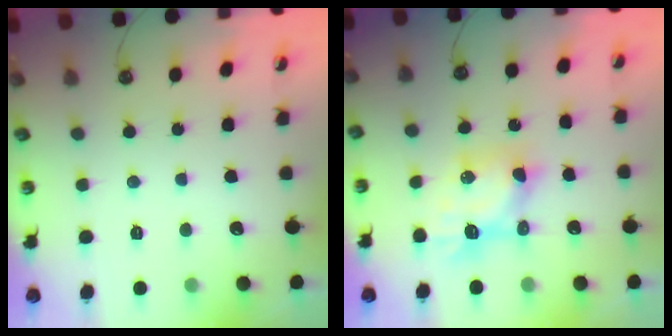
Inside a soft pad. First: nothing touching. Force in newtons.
{"total": 6.8, "press": 6.8, "slide": 0.1}